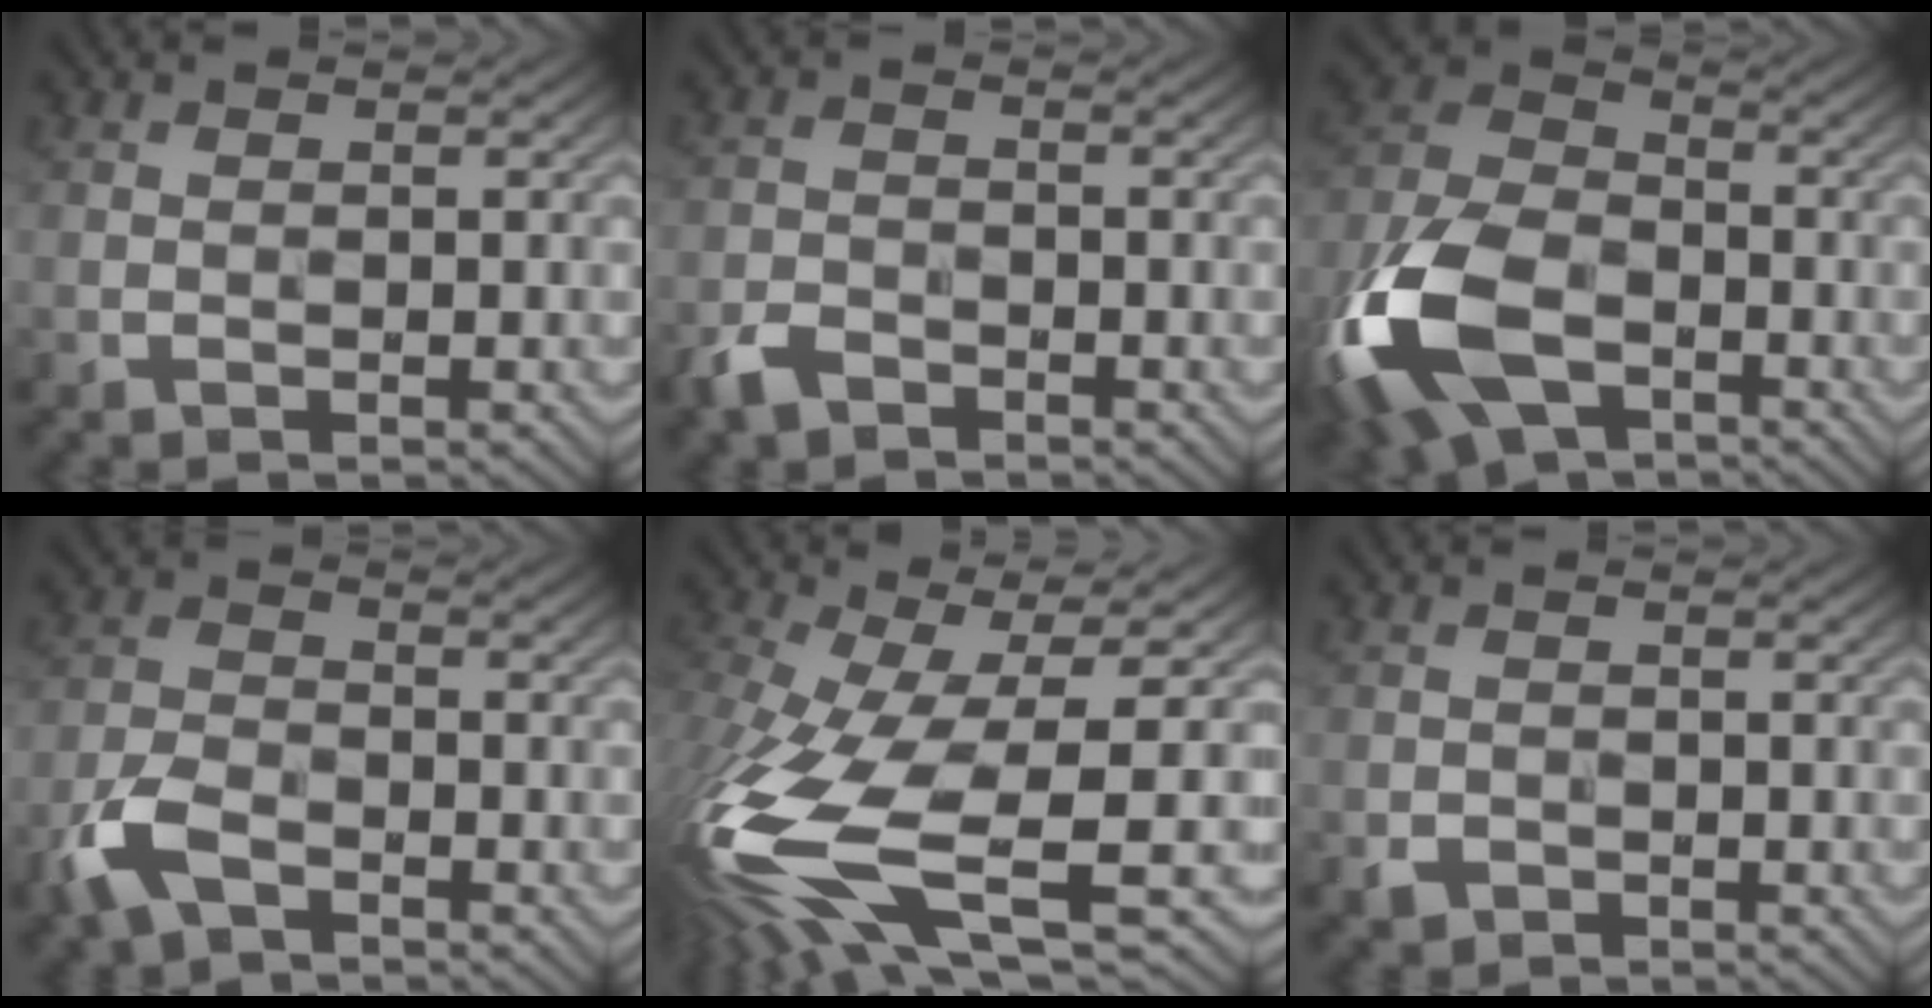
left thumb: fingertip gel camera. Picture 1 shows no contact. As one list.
[{"total": 3.1, "force": [-2.3, 1.6, 1.3], "torque": [-0.029, -0.005, -0.057]}, {"total": 17.7, "force": [-7.7, 10.6, 11.9], "torque": [-0.309, -0.039, -0.162]}, {"total": 6.0, "force": [-3.6, 3.0, 3.8], "torque": [-0.090, -0.005, -0.085]}, {"total": 15.9, "force": [-4.4, 6.0, 14.1], "torque": [-0.343, -0.030, -0.063]}, {"total": 1.4, "force": [-0.9, 1.0, 0.5], "torque": [-0.008, -0.003, -0.019]}]